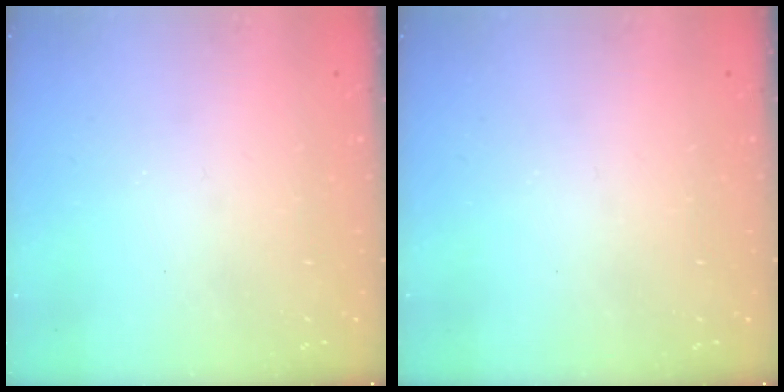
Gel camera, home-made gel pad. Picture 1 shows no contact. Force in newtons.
{"total": 0.0}